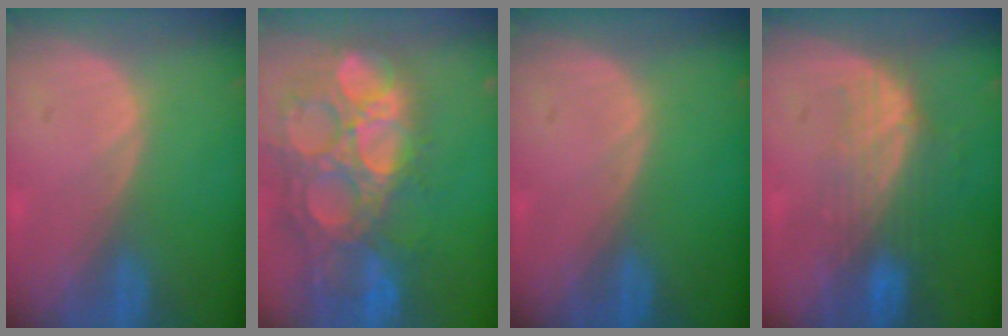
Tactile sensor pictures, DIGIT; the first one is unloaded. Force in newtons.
{"total": 15.4, "press": 12.8, "slide": 8.7}
{"total": 0.0}
{"total": 7.6, "press": 6.8, "slide": 3.3}